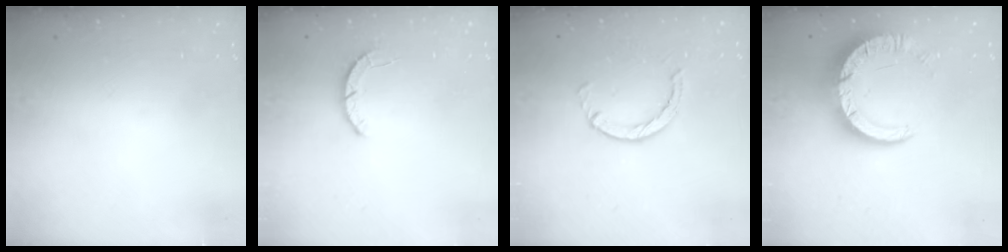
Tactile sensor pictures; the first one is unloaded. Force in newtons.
{"total": 2.2, "press": 2.2, "slide": 0.3}
{"total": 2.5, "press": 2.4, "slide": 0.4}
{"total": 11.8, "press": 11.7, "slide": 1.3}